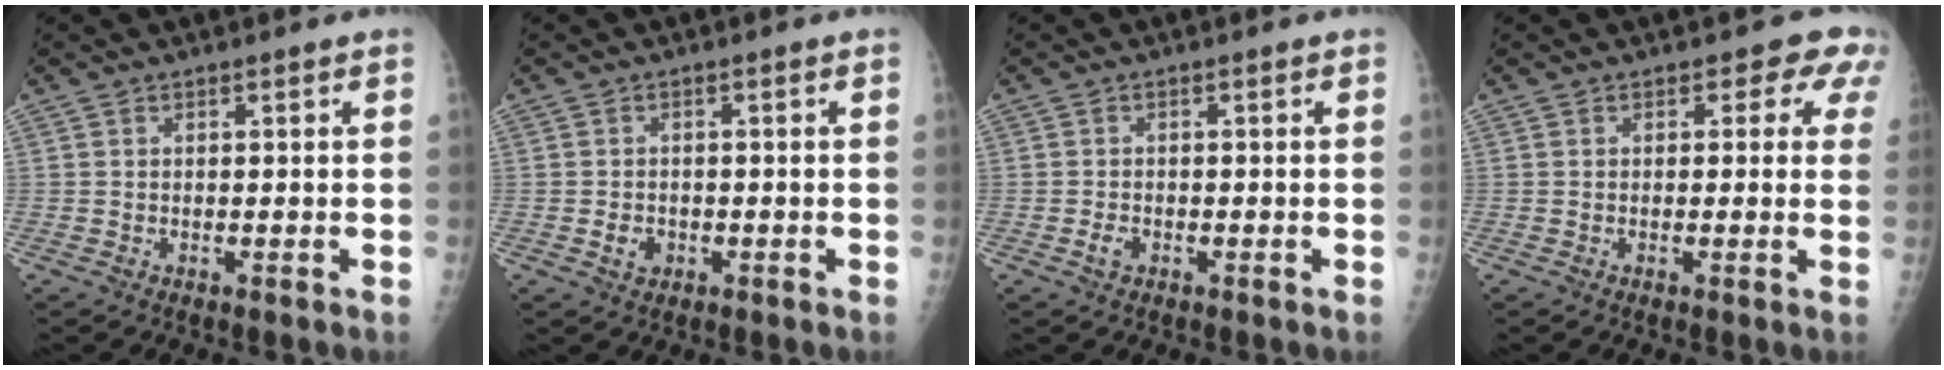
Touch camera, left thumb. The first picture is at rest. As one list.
[{"total": 2.4, "force": [-0.8, 1.9, 1.3], "torque": [-0.014, 0.004, -0.009]}, {"total": 1.6, "force": [-0.7, 1.0, 0.9], "torque": [-0.019, 0.004, -0.014]}, {"total": 4.0, "force": [2.2, 2.8, 2.0], "torque": [0.015, -0.006, 0.006]}]